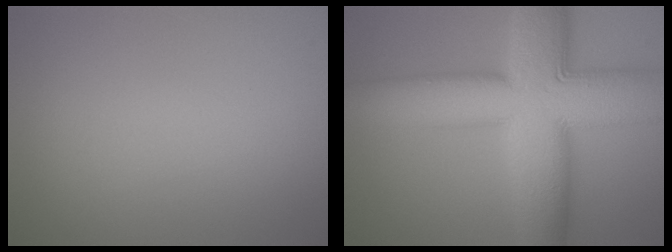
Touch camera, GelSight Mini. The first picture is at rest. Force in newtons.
{"total": 13.6, "press": 13.6, "slide": 0.2}